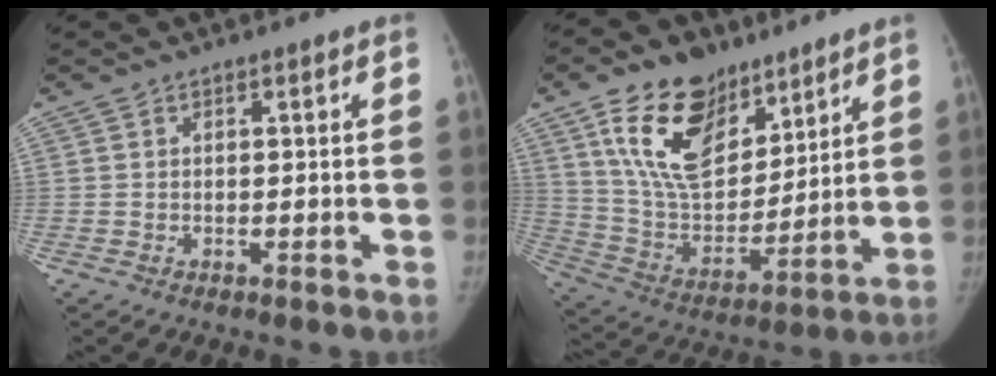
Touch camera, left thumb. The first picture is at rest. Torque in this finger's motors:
{"motor_torque": [0.36, 0.42, 1.67, -1.10, 0.46]}